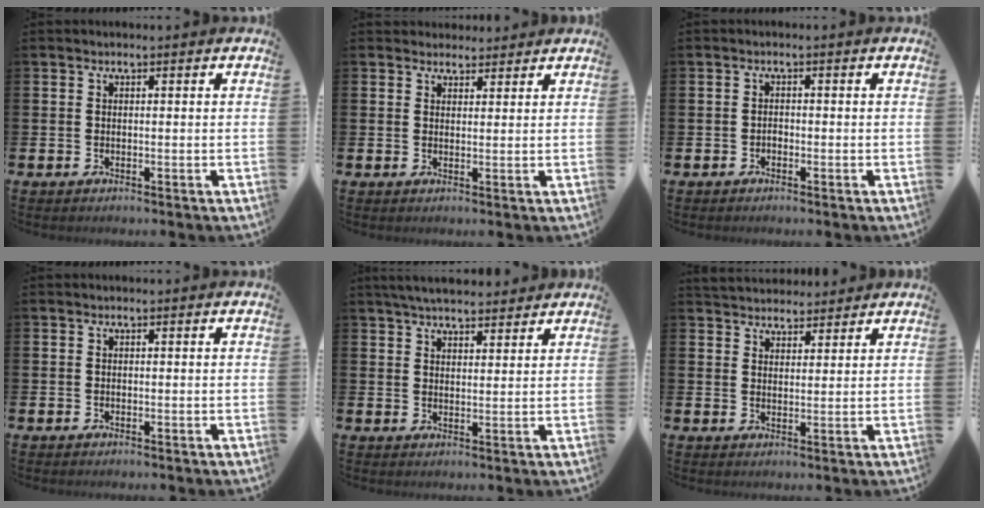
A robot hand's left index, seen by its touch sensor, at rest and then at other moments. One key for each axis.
{"total": 2.7, "fx": 2.5, "fy": 1.0, "fz": -0.2, "tx": 0.006, "ty": -0.009, "tz": 0.045}
{"total": 0.9, "fx": -0.6, "fy": 0.5, "fz": 0.3, "tx": -0.012, "ty": 0.002, "tz": -0.012}
{"total": 0.0}
{"total": 4.7, "fx": 4.5, "fy": 1.0, "fz": 1.0, "tx": -0.029, "ty": -0.013, "tz": 0.084}
{"total": 3.9, "fx": 3.7, "fy": 1.0, "fz": -0.3, "tx": -0.006, "ty": -0.015, "tz": 0.069}